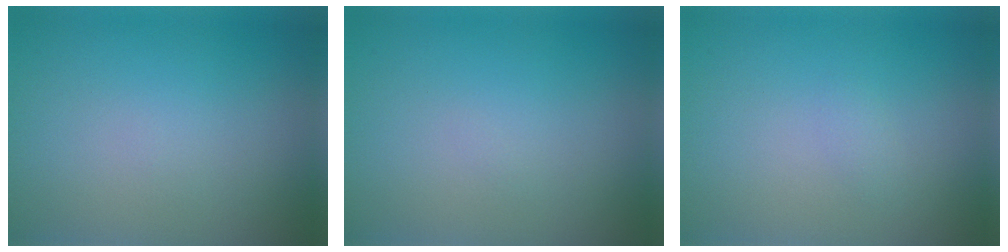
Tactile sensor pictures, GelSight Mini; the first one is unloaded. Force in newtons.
{"total": 0.0}
{"total": 0.6, "press": 0.6, "slide": 0.0}